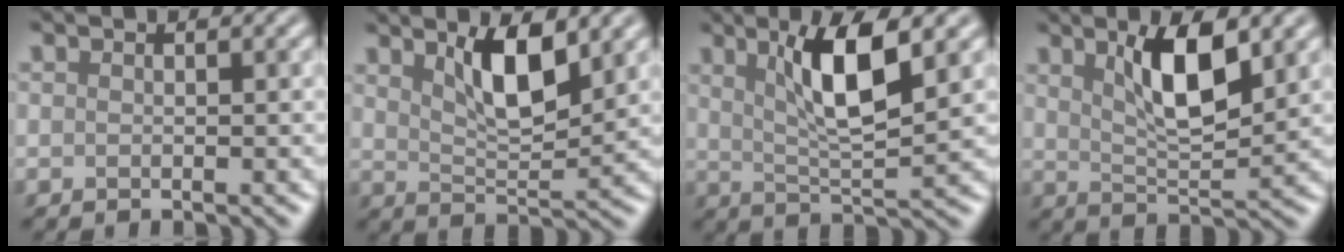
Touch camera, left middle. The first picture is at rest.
{"total": 4.9, "force": [2.5, 1.4, 4.0], "torque": [-0.072, -0.002, 0.045]}
{"total": 6.3, "force": [2.4, 1.3, 5.7], "torque": [-0.099, 0.001, 0.045]}
{"total": 5.6, "force": [2.4, 1.6, 4.8], "torque": [-0.086, 0.000, 0.043]}